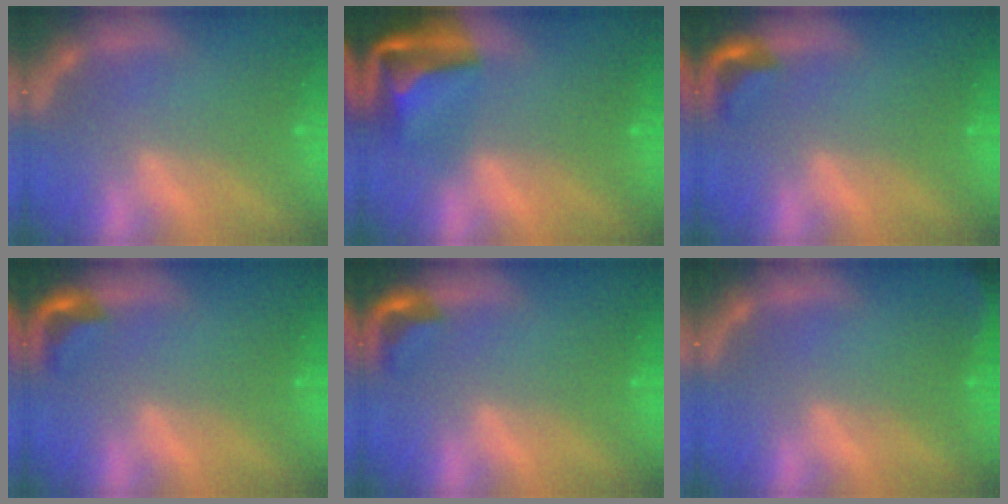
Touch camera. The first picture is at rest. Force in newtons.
{"total": 8.4}
{"total": 2.4}
{"total": 2.4}
{"total": 2.4}
{"total": 2.9}